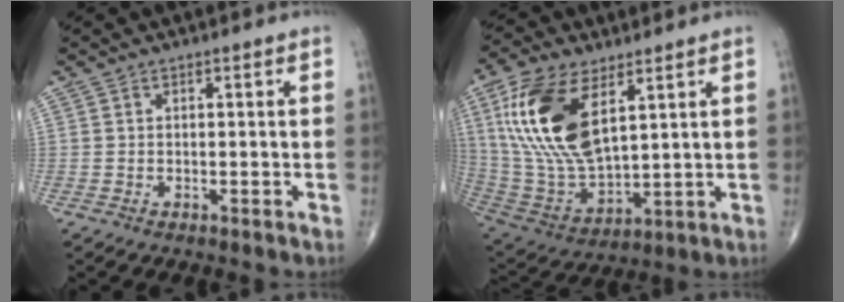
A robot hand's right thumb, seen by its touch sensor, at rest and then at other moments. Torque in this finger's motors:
{"motor_torque": [-0.95, 2.08, 1.79, 0.99, 0.58]}